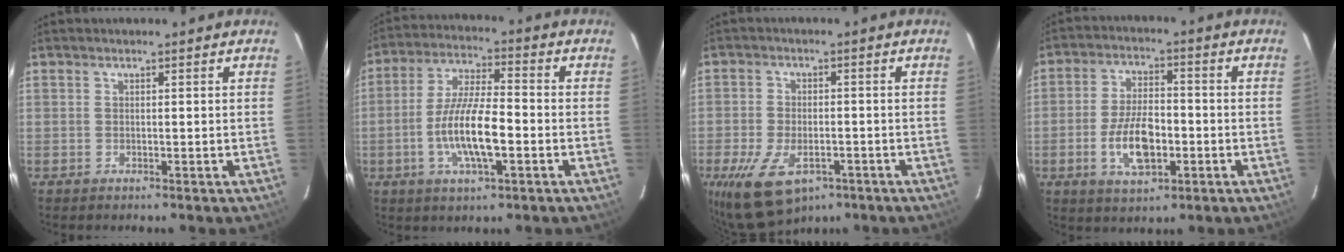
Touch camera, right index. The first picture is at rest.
{"total": 11.7, "force": [-3.3, 3.0, 10.8], "torque": [-0.215, -0.004, -0.061]}
{"total": 12.6, "force": [-6.6, 7.0, 8.1], "torque": [-0.180, -0.027, -0.106]}
{"total": 10.2, "force": [-3.1, 5.1, 8.3], "torque": [-0.163, 0.001, -0.048]}